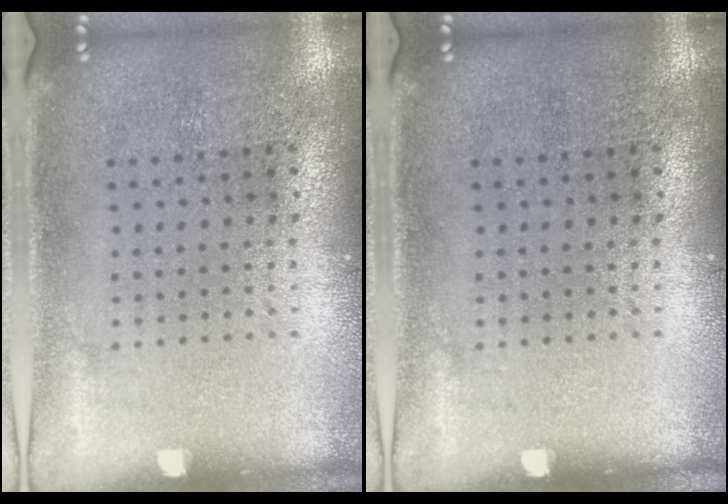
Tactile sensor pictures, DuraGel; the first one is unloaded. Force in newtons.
{"total": 0.0}